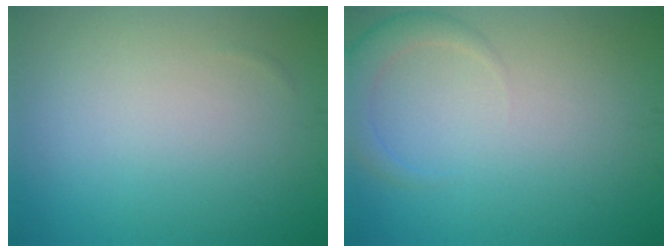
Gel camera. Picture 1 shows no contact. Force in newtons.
{"total": 2.3, "press": 2.3, "slide": 0.1}